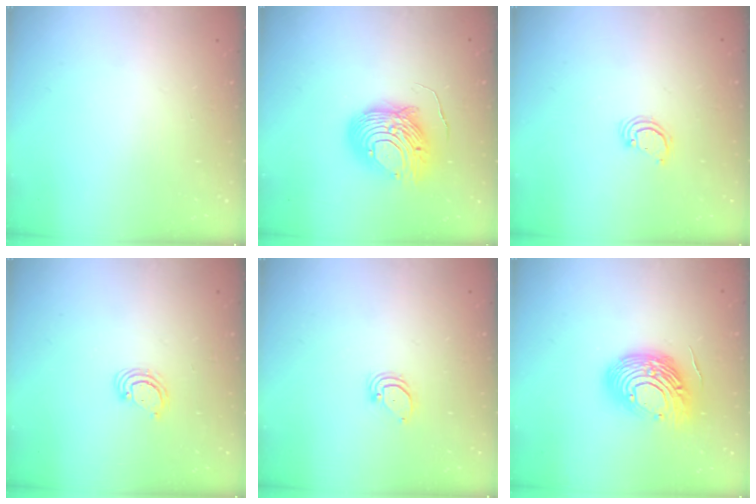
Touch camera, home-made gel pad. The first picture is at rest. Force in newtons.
{"total": 12.1, "press": 12.0, "slide": 1.2}
{"total": 2.6, "press": 2.6, "slide": 0.2}
{"total": 2.5, "press": 2.5, "slide": 0.3}
{"total": 2.0, "press": 2.0, "slide": 0.1}
{"total": 17.4, "press": 17.3, "slide": 2.1}